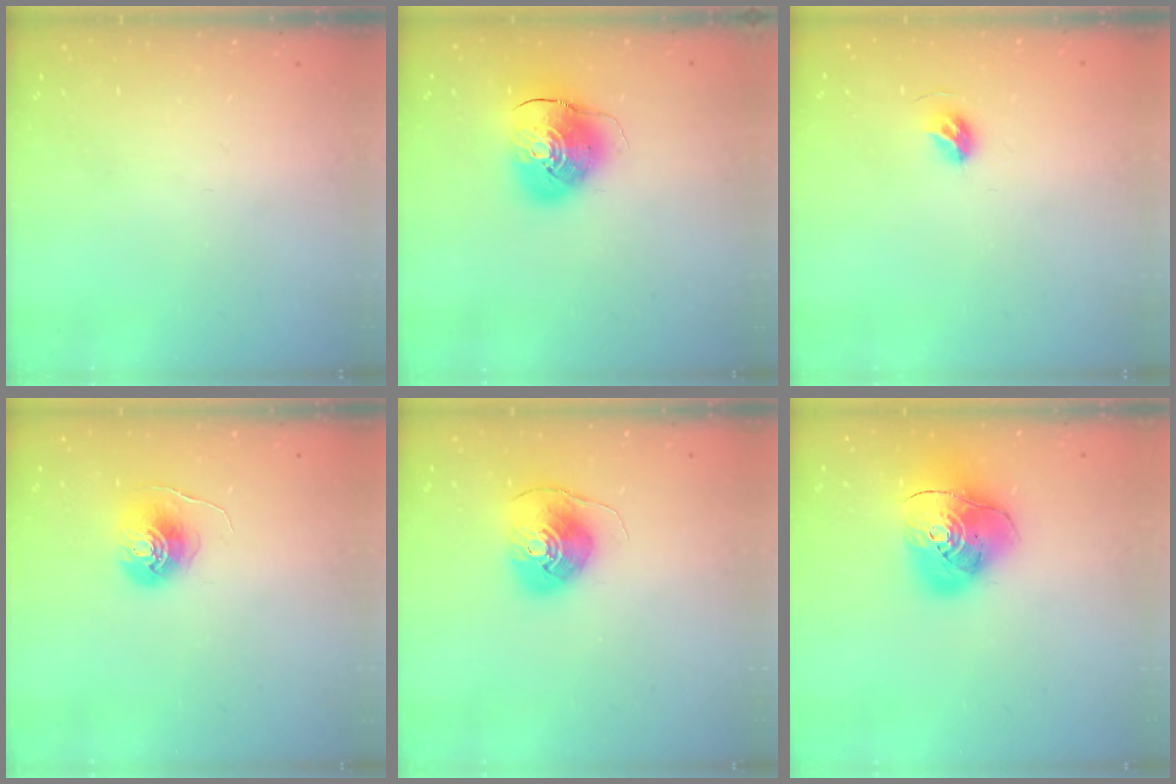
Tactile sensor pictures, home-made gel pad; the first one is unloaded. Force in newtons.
{"total": 10.4, "press": 10.2, "slide": 1.7}
{"total": 5.4, "press": 5.2, "slide": 1.2}
{"total": 7.7, "press": 7.7, "slide": 0.4}
{"total": 8.4, "press": 8.3, "slide": 1.5}
{"total": 14.0, "press": 13.9, "slide": 1.8}